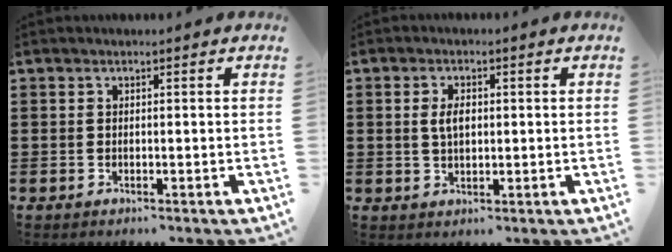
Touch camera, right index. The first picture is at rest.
{"total": 3.1, "force": [0.4, 1.6, 2.7], "torque": [-0.055, 0.007, 0.006]}